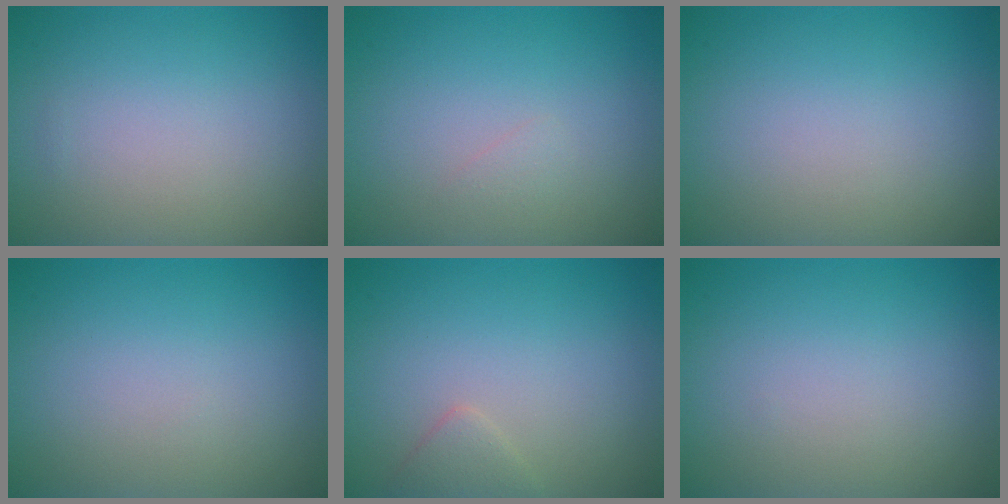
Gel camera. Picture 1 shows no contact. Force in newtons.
{"total": 0.6, "press": 0.6, "slide": 0.0}
{"total": 0.0}
{"total": 0.0}
{"total": 1.3, "press": 1.3, "slide": 0.0}
{"total": 0.0}